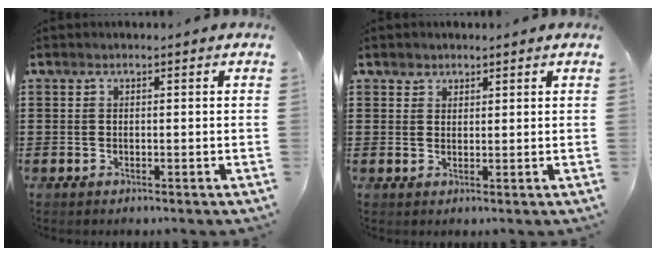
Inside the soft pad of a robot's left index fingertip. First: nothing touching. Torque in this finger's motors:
{"motor_torque": [-0.12, -0.07, -0.02, -0.01]}